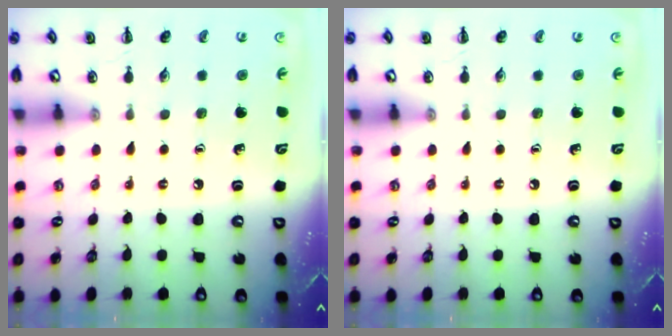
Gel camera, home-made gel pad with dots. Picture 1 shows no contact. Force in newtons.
{"total": 0.0}